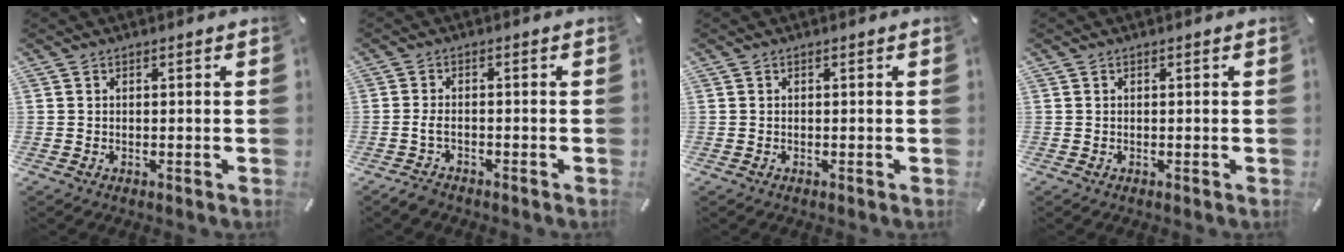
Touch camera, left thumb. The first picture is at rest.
{"total": 2.8, "force": [-1.6, 1.2, 1.9], "torque": [-0.048, 0.004, -0.035]}
{"total": 0.0}
{"total": 0.0}